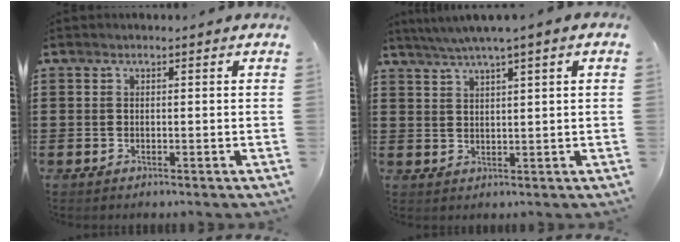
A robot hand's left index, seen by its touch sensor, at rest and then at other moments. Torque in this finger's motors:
{"motor_torque": [2.14, 0.00, 0.69, 0.21]}